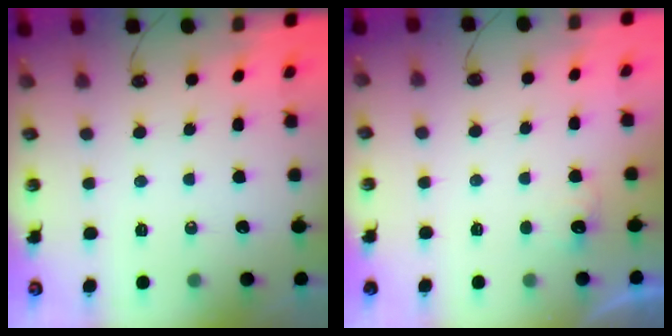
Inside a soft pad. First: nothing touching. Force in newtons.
{"total": 4.9, "press": 4.8, "slide": 0.8}